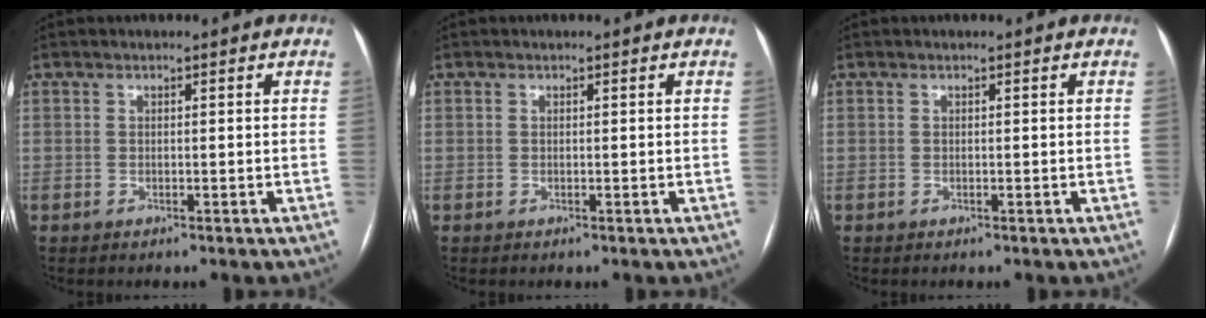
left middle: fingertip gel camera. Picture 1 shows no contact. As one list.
[{"total": 0.0}, {"total": 0.0}]